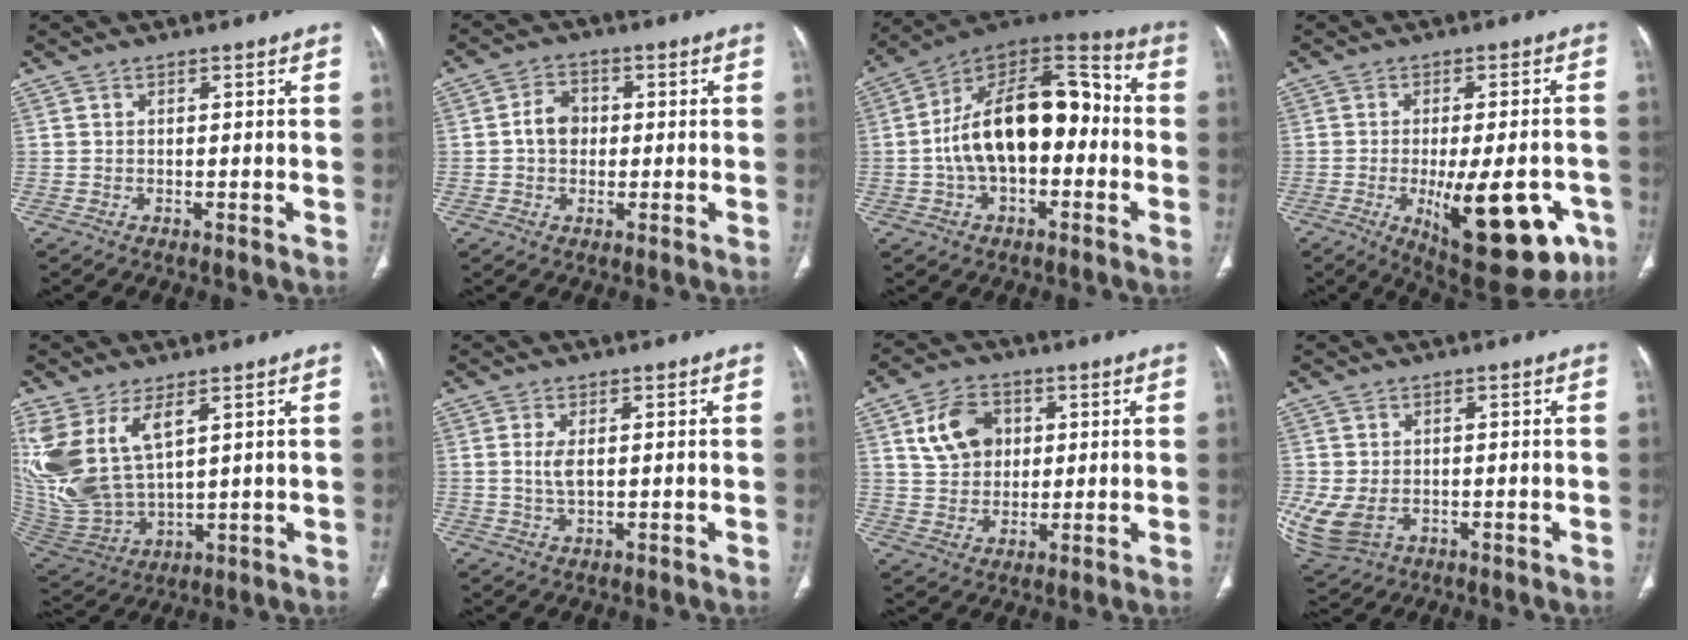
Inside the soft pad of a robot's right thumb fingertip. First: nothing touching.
{"total": 5.2, "force": [0.1, 4.2, 3.1], "torque": [-0.040, 0.013, -0.004]}
{"total": 21.0, "force": [-1.4, 11.6, 17.5], "torque": [-0.271, 0.051, -0.029]}
{"total": 20.3, "force": [-7.2, 7.9, 17.2], "torque": [-0.187, 0.004, -0.081]}
{"total": 15.1, "force": [6.3, 7.3, 11.6], "torque": [-0.248, -0.025, 0.149]}
{"total": 3.2, "force": [0.5, 1.3, 2.8], "torque": [-0.066, -0.004, 0.014]}
{"total": 9.8, "force": [3.0, 7.6, 5.5], "torque": [-0.072, -0.003, 0.056]}
{"total": 10.0, "force": [-2.1, 7.3, 6.6], "torque": [-0.168, -0.006, -0.022]}